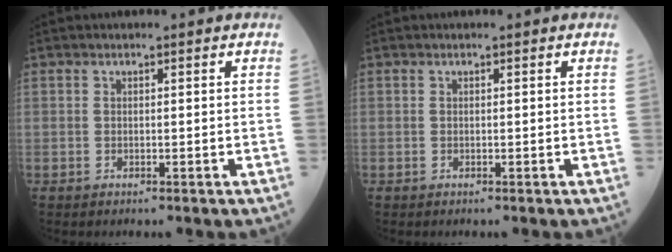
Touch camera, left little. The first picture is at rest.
{"total": 0.0}